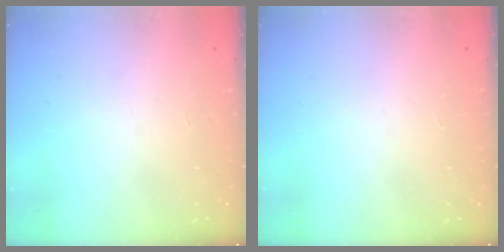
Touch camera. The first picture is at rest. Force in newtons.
{"total": 0.0}